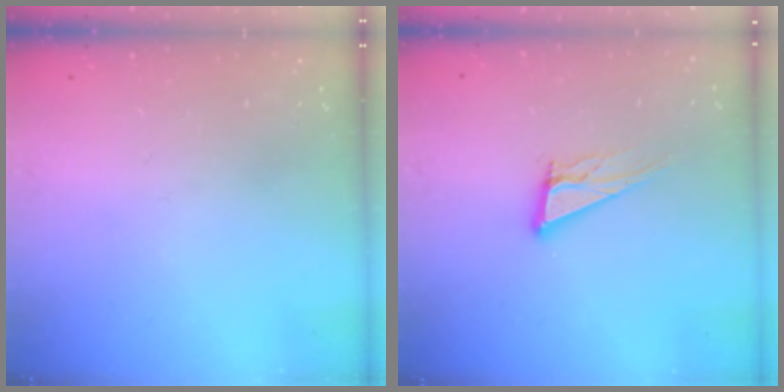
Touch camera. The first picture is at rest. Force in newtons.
{"total": 11.5, "press": 11.2, "slide": 2.6}